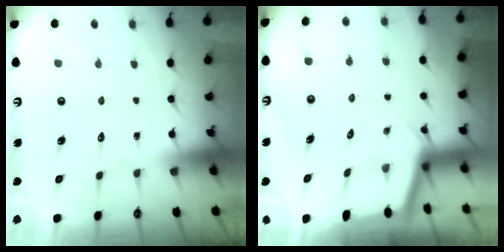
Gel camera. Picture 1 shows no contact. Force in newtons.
{"total": 2.1, "press": 2.1, "slide": 0.2}